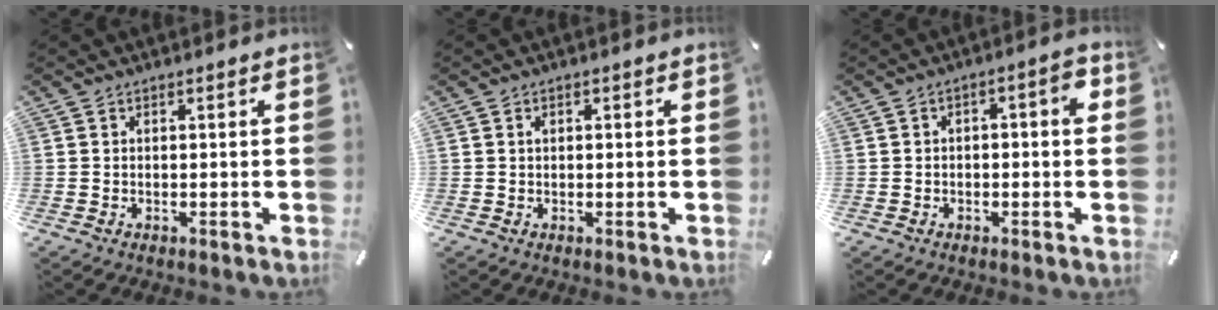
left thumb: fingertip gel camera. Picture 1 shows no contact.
{"total": 1.0, "force": [0.3, 0.6, 0.7], "torque": [-0.006, 0.000, 0.002]}
{"total": 4.0, "force": [-0.5, 1.6, 3.6], "torque": [-0.055, 0.014, -0.014]}